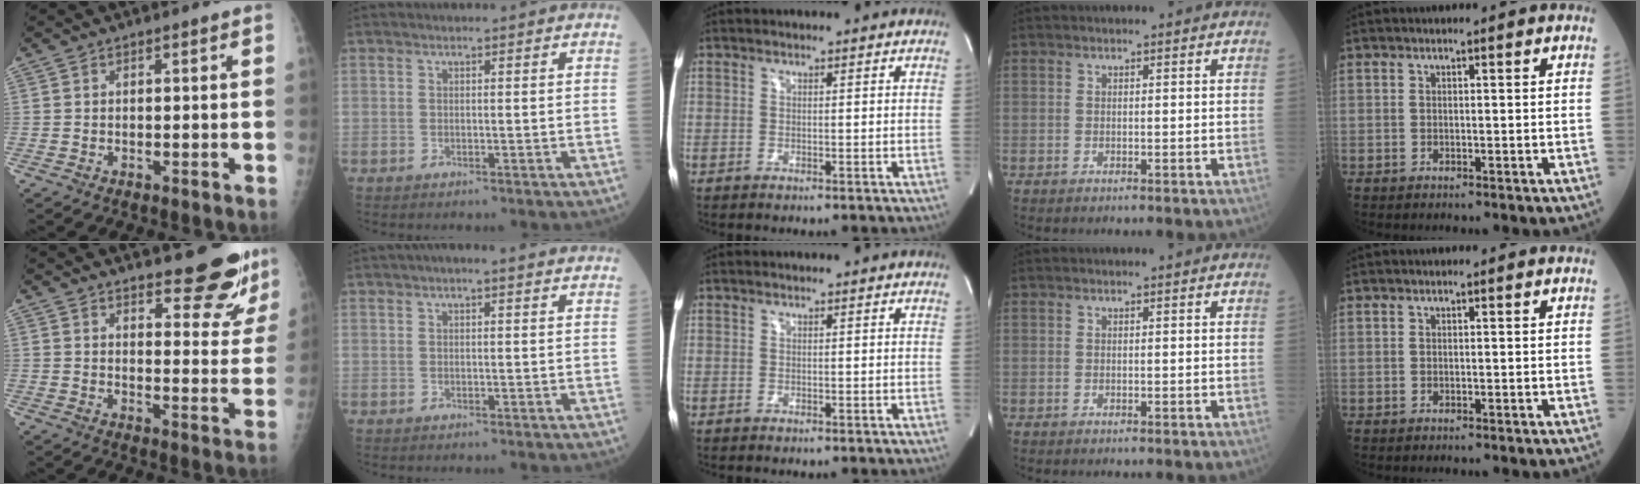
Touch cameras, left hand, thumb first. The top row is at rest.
{"thumb": {"total": 11.6, "force": [9.7, 2.8, 5.7], "torque": [-0.041, -0.076, 0.120]}, "index": {"total": 3.9, "force": [2.9, 0.7, 2.5], "torque": [-0.038, 0.033, 0.038]}}